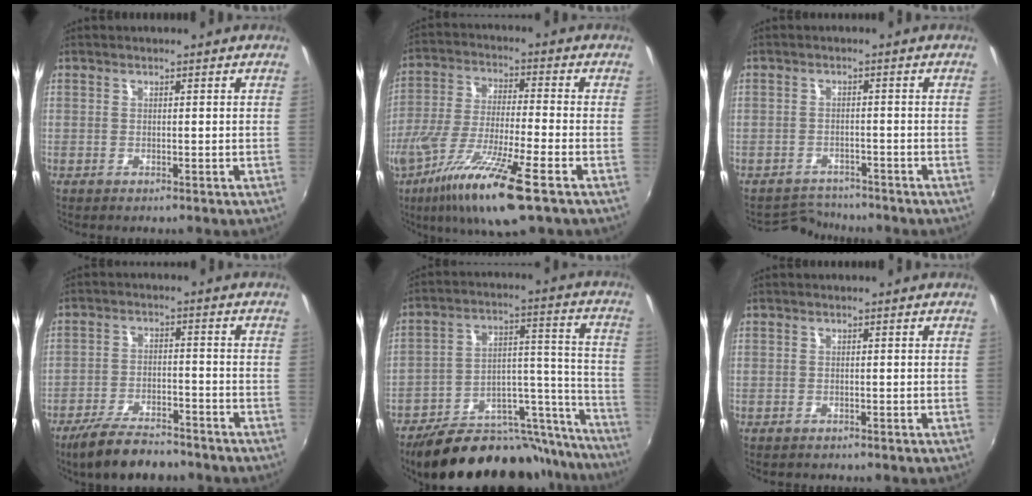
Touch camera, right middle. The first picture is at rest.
{"total": 16.7, "force": [-9.3, 2.0, 13.8], "torque": [-0.277, -0.047, -0.174]}
{"total": 4.0, "force": [-3.6, 1.4, -0.8], "torque": [0.001, 0.012, -0.064]}
{"total": 10.9, "force": [-8.8, 3.3, 5.4], "torque": [-0.121, -0.012, -0.147]}
{"total": 27.8, "force": [-23.1, 9.9, 11.9], "torque": [-0.154, 0.052, -0.317]}
{"total": 0.8, "force": [-0.6, 0.5, -0.1], "torque": [-0.001, 0.001, -0.009]}